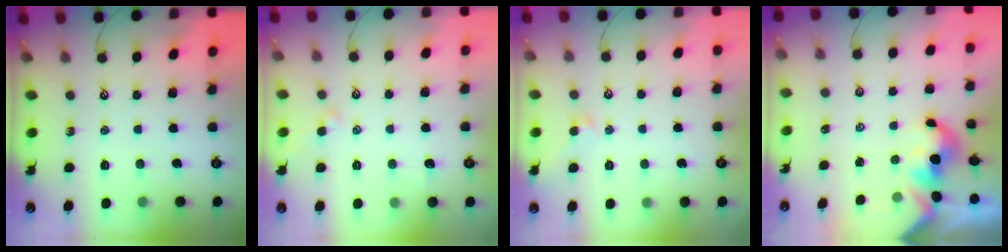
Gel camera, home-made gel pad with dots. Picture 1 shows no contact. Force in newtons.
{"total": 2.5, "press": 2.5, "slide": 0.4}
{"total": 0.5, "press": 0.2, "slide": 0.5}
{"total": 2.7, "press": 2.7, "slide": 0.1}